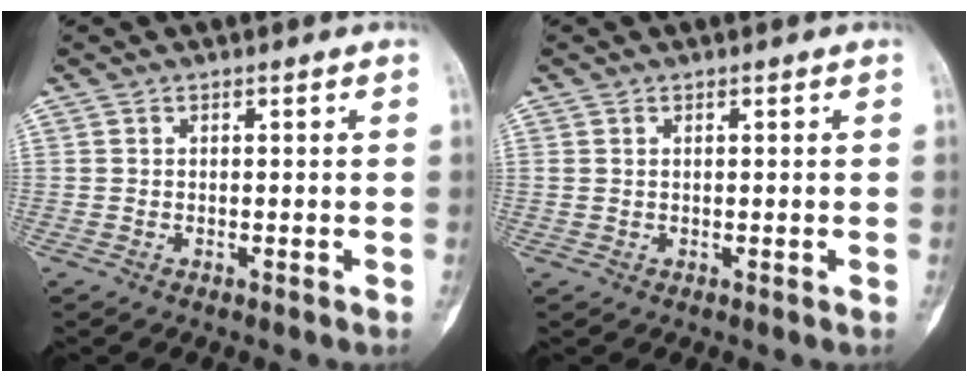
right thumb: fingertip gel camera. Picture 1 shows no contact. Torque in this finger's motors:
{"motor_torque": [-0.20, -0.02, 0.32, 0.07, -0.10]}